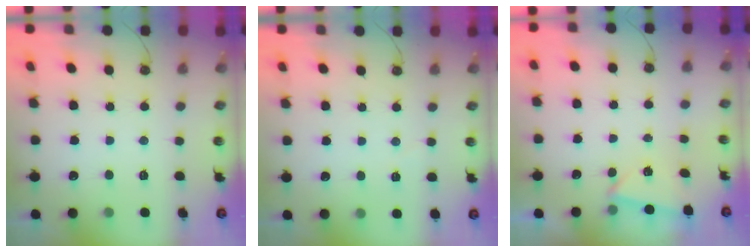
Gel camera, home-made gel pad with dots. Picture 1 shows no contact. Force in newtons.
{"total": 2.6, "press": 2.5, "slide": 0.8}
{"total": 2.5, "press": 0.6, "slide": 2.4}